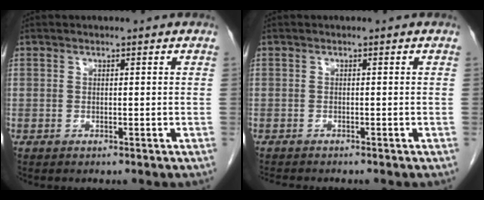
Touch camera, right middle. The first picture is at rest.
{"total": 3.1, "force": [-2.8, 0.6, 1.3], "torque": [-0.021, -0.007, -0.041]}